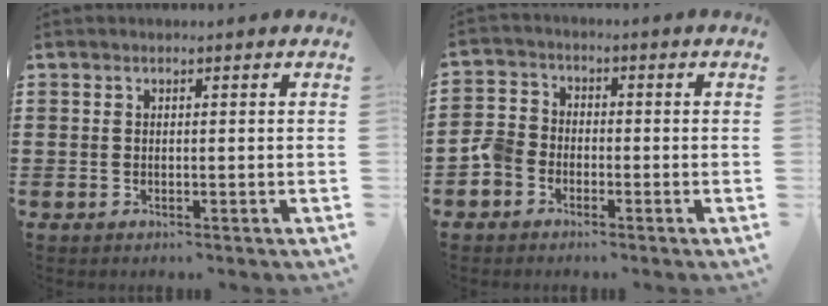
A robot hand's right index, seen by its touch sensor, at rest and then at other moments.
{"total": 4.1, "force": [-2.4, 3.0, 1.5], "torque": [-0.061, 0.001, -0.057]}